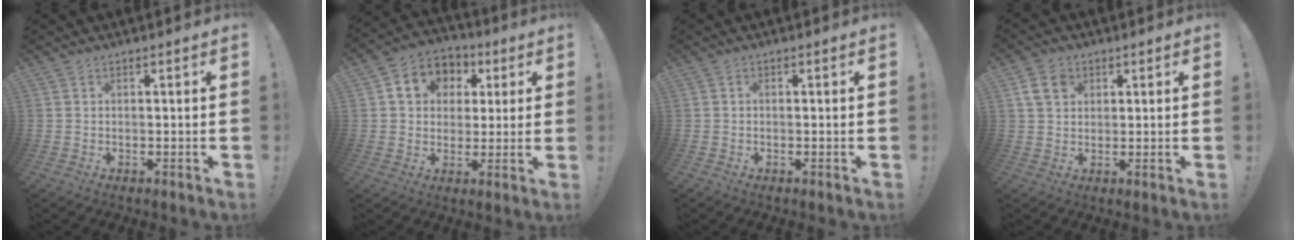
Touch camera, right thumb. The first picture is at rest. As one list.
[{"total": 9.8, "force": [2.8, 8.6, 3.8], "torque": [-0.054, -0.007, 0.057]}, {"total": 0.5, "force": [-0.4, 0.2, 0.3], "torque": [-0.006, 0.001, -0.008]}, {"total": 7.1, "force": [3.1, 5.2, 3.6], "torque": [-0.060, -0.002, 0.063]}]